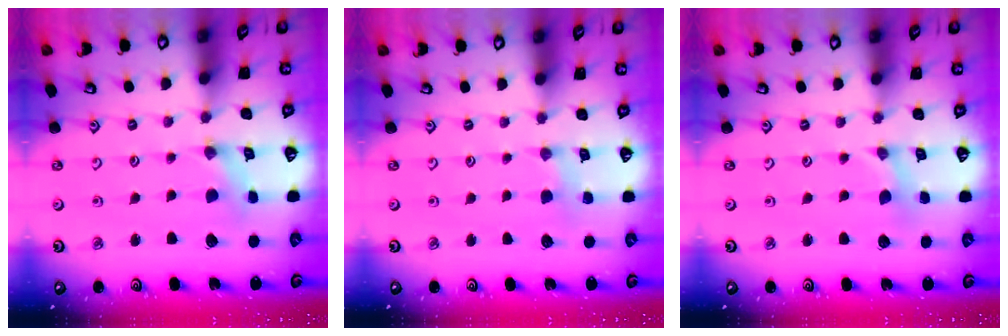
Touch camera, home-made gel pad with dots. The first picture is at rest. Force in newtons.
{"total": 1.8, "press": 1.7, "slide": 0.2}
{"total": 0.0}